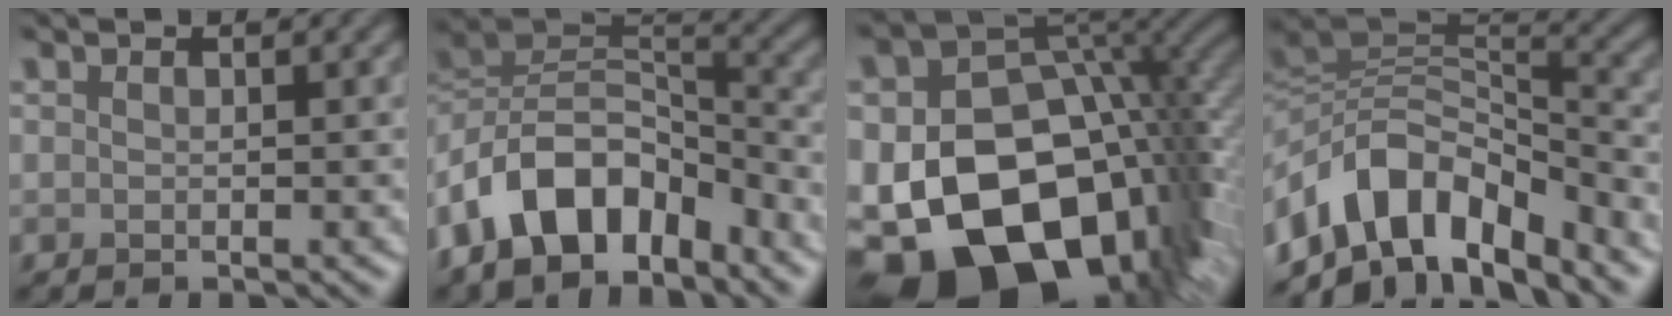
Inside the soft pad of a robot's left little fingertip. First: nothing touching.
{"total": 10.6, "force": [-6.4, 5.6, 6.3], "torque": [-0.104, 0.011, -0.131]}
{"total": 19.6, "force": [-6.6, 13.3, 12.8], "torque": [-0.228, -0.040, -0.089]}
{"total": 10.3, "force": [-5.4, 5.6, 6.8], "torque": [-0.111, 0.016, -0.106]}